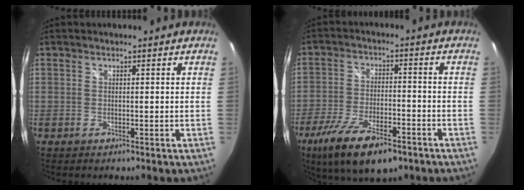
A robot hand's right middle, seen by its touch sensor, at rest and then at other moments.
{"total": 14.7, "force": [-9.2, 5.1, 10.3], "torque": [-0.213, -0.038, -0.160]}